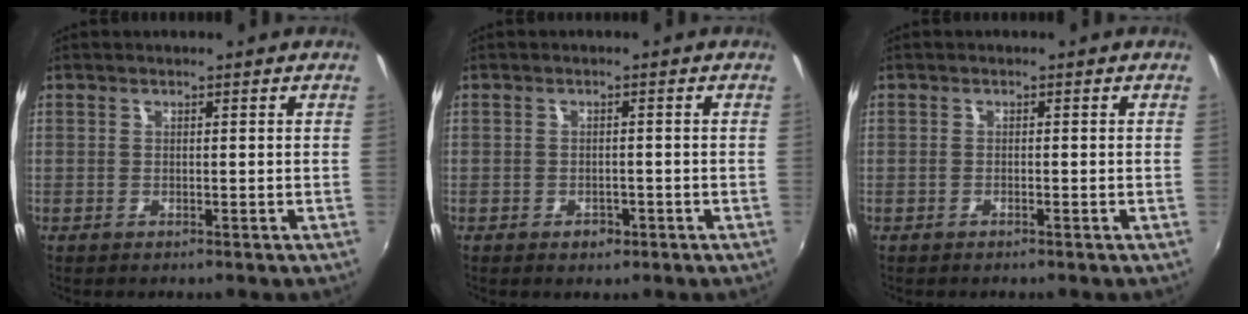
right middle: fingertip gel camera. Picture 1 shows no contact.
{"total": 2.2, "force": [-1.3, 1.5, 1.0], "torque": [-0.018, -0.001, -0.017]}
{"total": 0.5, "force": [-0.5, 0.1, 0.2], "torque": [-0.003, -0.002, -0.011]}